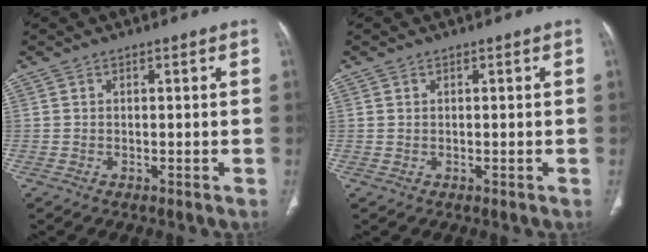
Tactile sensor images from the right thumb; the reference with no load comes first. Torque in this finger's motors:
{"motor_torque": [-0.24, -0.13, -0.26, 0.12, -0.08]}